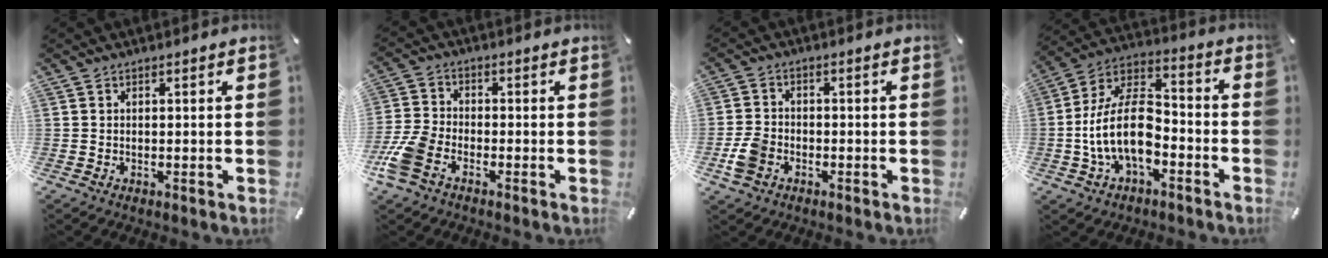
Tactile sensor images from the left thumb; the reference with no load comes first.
{"total": 8.2, "force": [-4.1, 5.1, 5.0], "torque": [-0.120, 0.008, -0.079]}
{"total": 5.5, "force": [-2.3, 4.1, 2.9], "torque": [-0.065, 0.009, -0.043]}
{"total": 16.6, "force": [-4.6, 9.7, 12.7], "torque": [-0.256, 0.025, -0.080]}